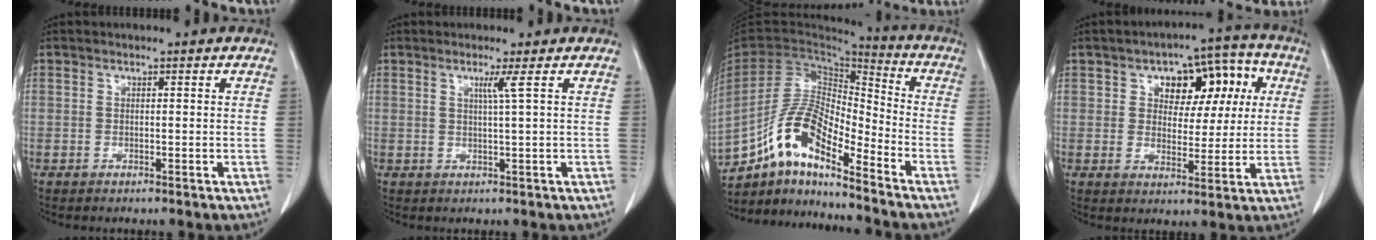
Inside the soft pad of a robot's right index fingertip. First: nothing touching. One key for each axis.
{"total": 2.0, "fx": 0.9, "fy": -0.9, "fz": 1.5, "tx": -0.032, "ty": -0.006, "tz": 0.018}
{"total": 13.1, "fx": -9.3, "fy": 3.3, "fz": 8.6, "tx": -0.173, "ty": 0.025, "tz": -0.171}
{"total": 10.7, "fx": 3.3, "fy": 5.9, "fz": 8.3, "tx": -0.098, "ty": 0.040, "tz": 0.048}